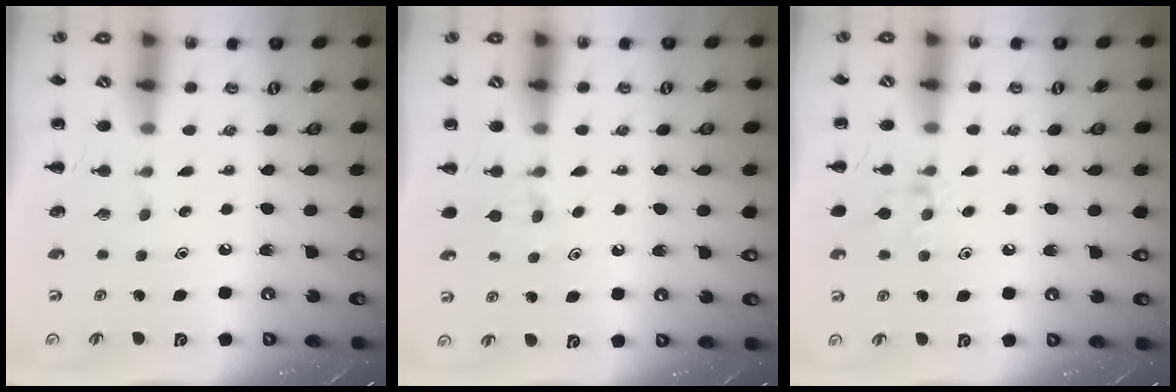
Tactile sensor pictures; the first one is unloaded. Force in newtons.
{"total": 6.2, "press": 5.9, "slide": 1.8}
{"total": 7.8, "press": 7.7, "slide": 1.3}